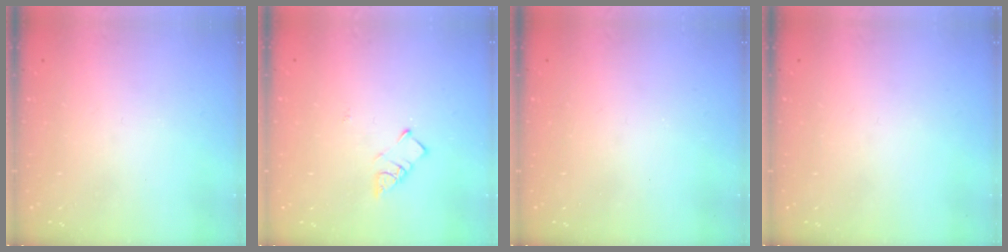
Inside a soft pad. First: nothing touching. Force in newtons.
{"total": 3.7, "press": 3.7, "slide": 0.4}
{"total": 2.5, "press": 2.4, "slide": 0.4}
{"total": 0.0}